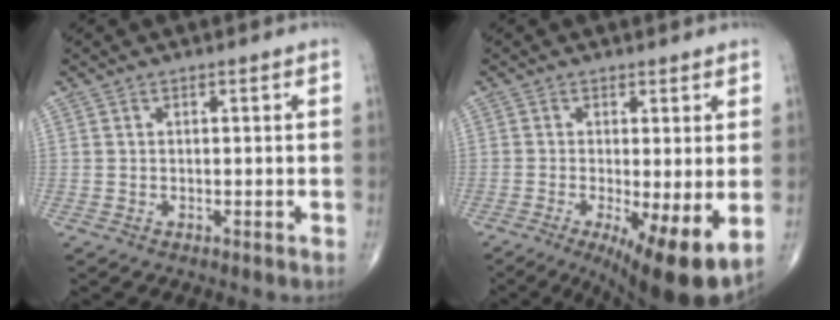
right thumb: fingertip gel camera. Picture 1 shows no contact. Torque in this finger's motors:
{"motor_torque": [0.18, 0.70, 0.43, 0.00, 0.08]}